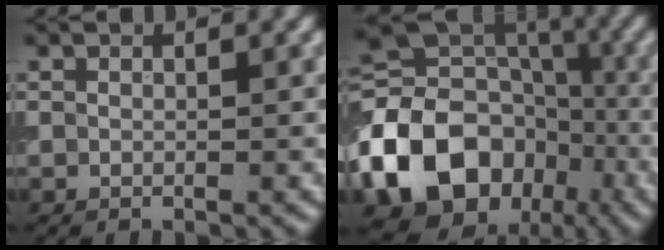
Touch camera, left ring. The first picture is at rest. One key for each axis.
{"total": 17.5, "fx": -6.3, "fy": 13.5, "fz": 9.1, "tx": -0.198, "ty": 0.006, "tz": -0.115}